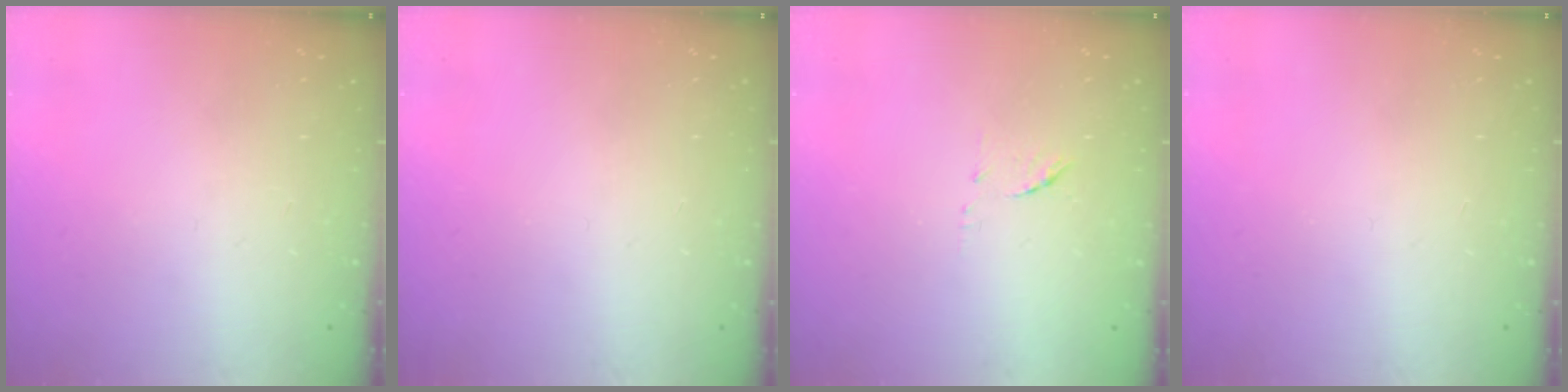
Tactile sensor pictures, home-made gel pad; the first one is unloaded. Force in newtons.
{"total": 0.0}
{"total": 6.1, "press": 6.1, "slide": 0.3}
{"total": 0.0}